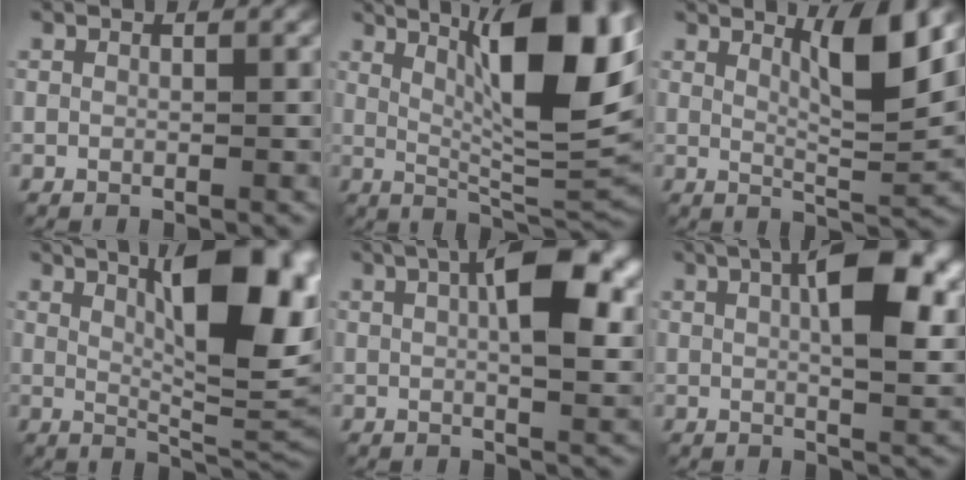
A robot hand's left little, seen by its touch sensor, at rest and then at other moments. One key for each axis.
{"total": 12.6, "fx": 4.4, "fy": 3.5, "fz": 11.2, "tx": -0.164, "ty": 0.007, "tz": 0.072}
{"total": 5.3, "fx": 2.6, "fy": 1.0, "fz": 4.5, "tx": -0.069, "ty": -0.007, "tz": 0.043}
{"total": 12.6, "fx": 4.3, "fy": 4.0, "fz": 11.2, "tx": -0.146, "ty": 0.006, "tz": 0.068}
{"total": 9.0, "fx": 2.3, "fy": 3.4, "fz": 8.1, "tx": -0.120, "ty": 0.010, "tz": 0.029}
{"total": 9.9, "fx": 2.6, "fy": 3.7, "fz": 8.8, "tx": -0.125, "ty": 0.008, "tz": 0.035}